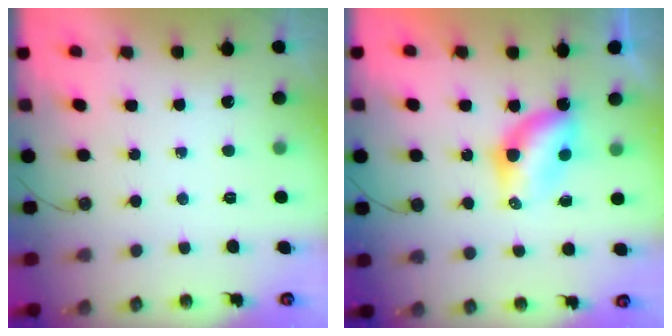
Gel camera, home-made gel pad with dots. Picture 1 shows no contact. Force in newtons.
{"total": 6.7, "press": 6.7, "slide": 0.3}